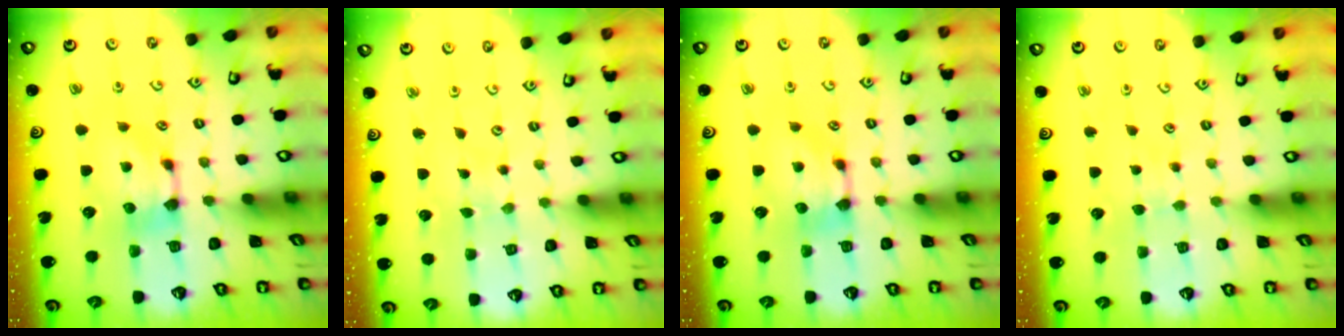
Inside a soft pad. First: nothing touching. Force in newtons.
{"total": 5.7, "press": 5.7, "slide": 0.2}
{"total": 0.0}
{"total": 3.5, "press": 3.5, "slide": 0.3}